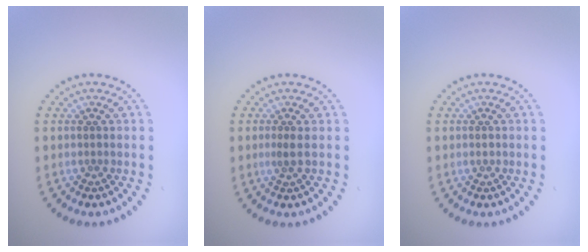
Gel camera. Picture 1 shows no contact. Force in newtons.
{"total": 1.1, "press": 0.9, "slide": 0.7}
{"total": 0.7, "press": 0.7, "slide": 0.0}